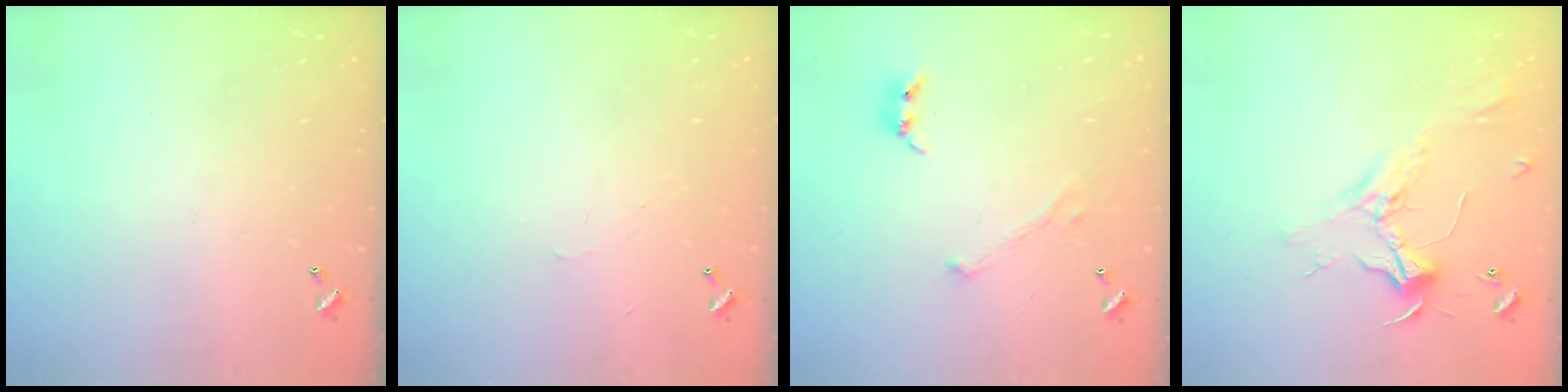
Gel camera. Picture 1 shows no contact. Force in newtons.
{"total": 2.1, "press": 2.1, "slide": 0.6}
{"total": 1.8, "press": 1.6, "slide": 0.9}
{"total": 2.3, "press": 2.2, "slide": 0.9}